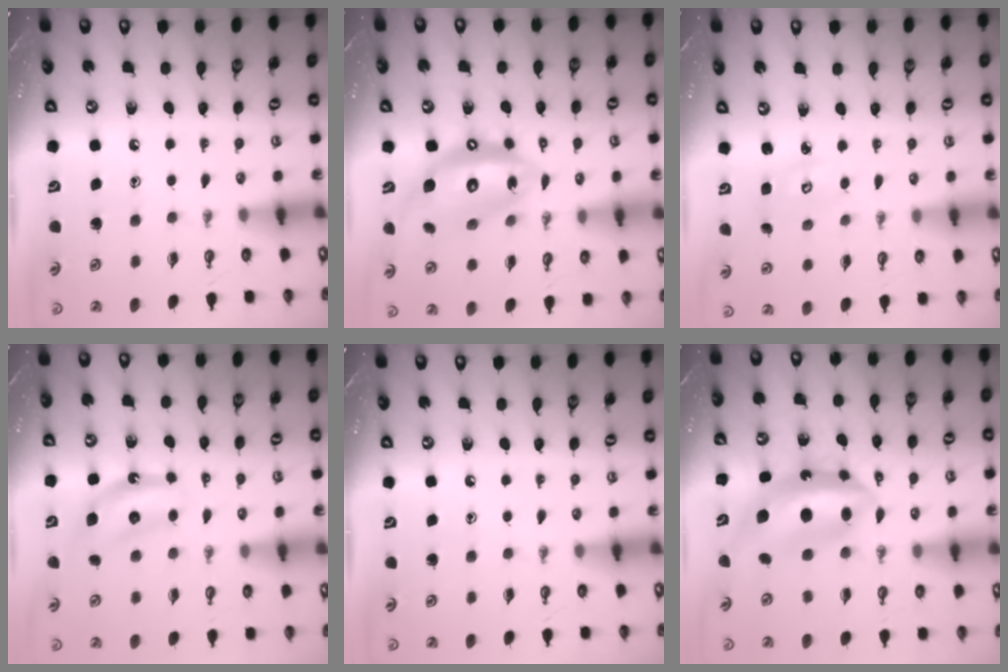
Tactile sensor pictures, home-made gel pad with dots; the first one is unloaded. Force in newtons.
{"total": 15.7, "press": 15.6, "slide": 1.5}
{"total": 3.2, "press": 3.2, "slide": 0.3}
{"total": 6.5, "press": 6.4, "slide": 1.0}
{"total": 0.0}
{"total": 10.5, "press": 10.4, "slide": 0.7}